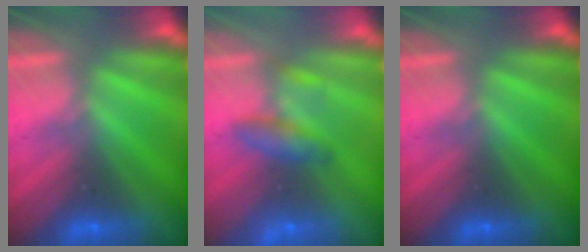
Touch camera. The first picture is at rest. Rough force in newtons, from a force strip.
{"total": 2.1}
{"total": 0.0}